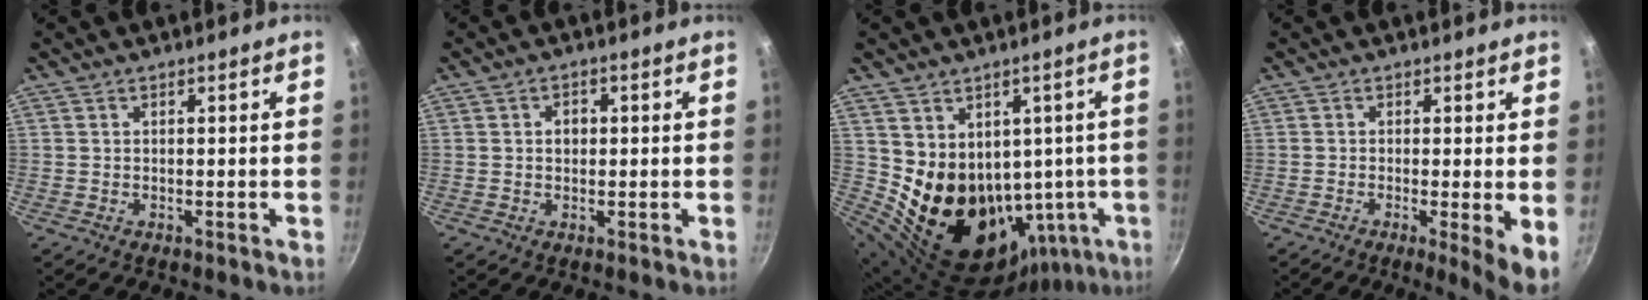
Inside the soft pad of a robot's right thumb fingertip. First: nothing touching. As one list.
[{"total": 2.3, "force": [0.2, 1.9, 1.3], "torque": [-0.009, 0.003, 0.000]}, {"total": 17.0, "force": [1.3, 13.9, 9.6], "torque": [-0.103, -0.014, 0.059]}, {"total": 5.9, "force": [-0.8, 0.7, 5.8], "torque": [-0.080, -0.015, -0.012]}]